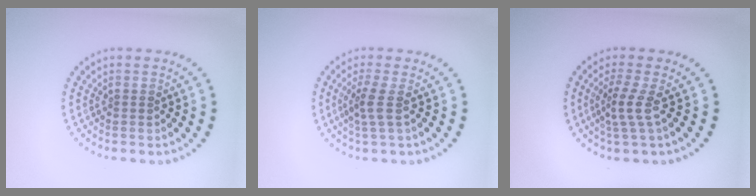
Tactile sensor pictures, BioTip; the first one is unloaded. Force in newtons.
{"total": 2.0, "press": 1.5, "slide": 1.3}
{"total": 2.4, "press": 1.5, "slide": 1.9}